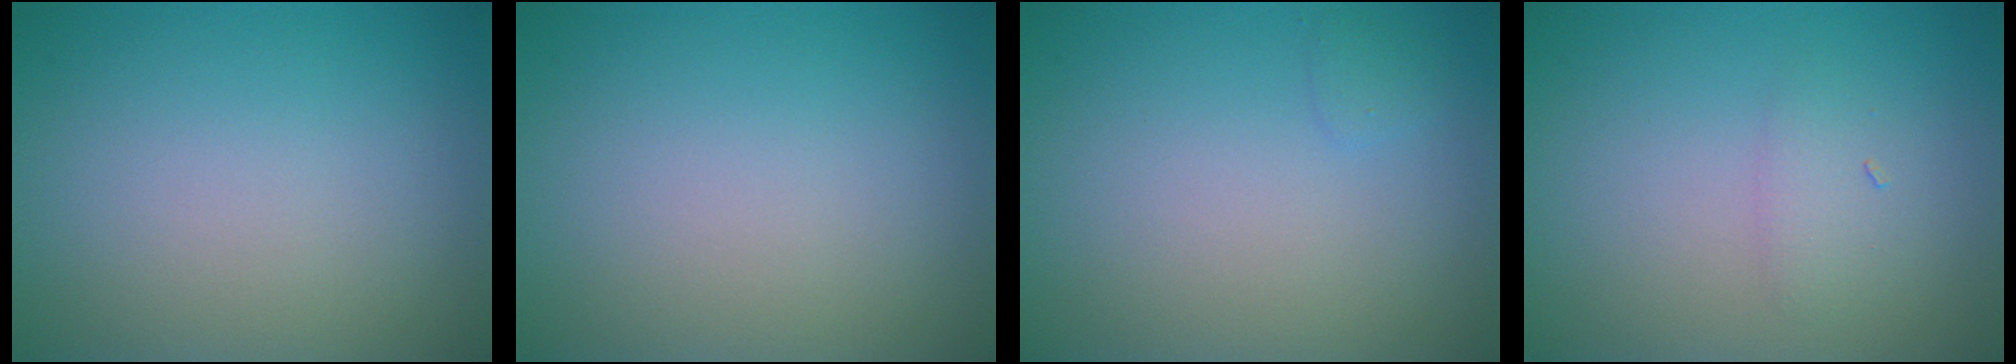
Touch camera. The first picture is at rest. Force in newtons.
{"total": 0.0}
{"total": 0.7, "press": 0.7, "slide": 0.1}
{"total": 1.3, "press": 1.3, "slide": 0.1}